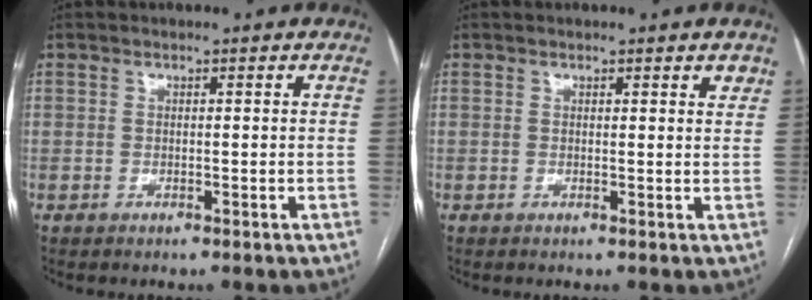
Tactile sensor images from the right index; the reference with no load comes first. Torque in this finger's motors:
{"motor_torque": [0.06, 0.04, 0.01, 0.01]}